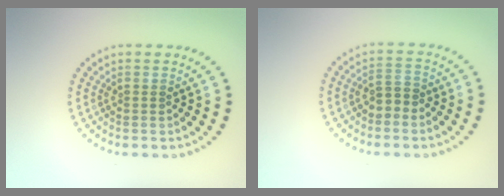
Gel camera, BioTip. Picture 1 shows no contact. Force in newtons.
{"total": 1.9, "press": 1.8, "slide": 0.6}